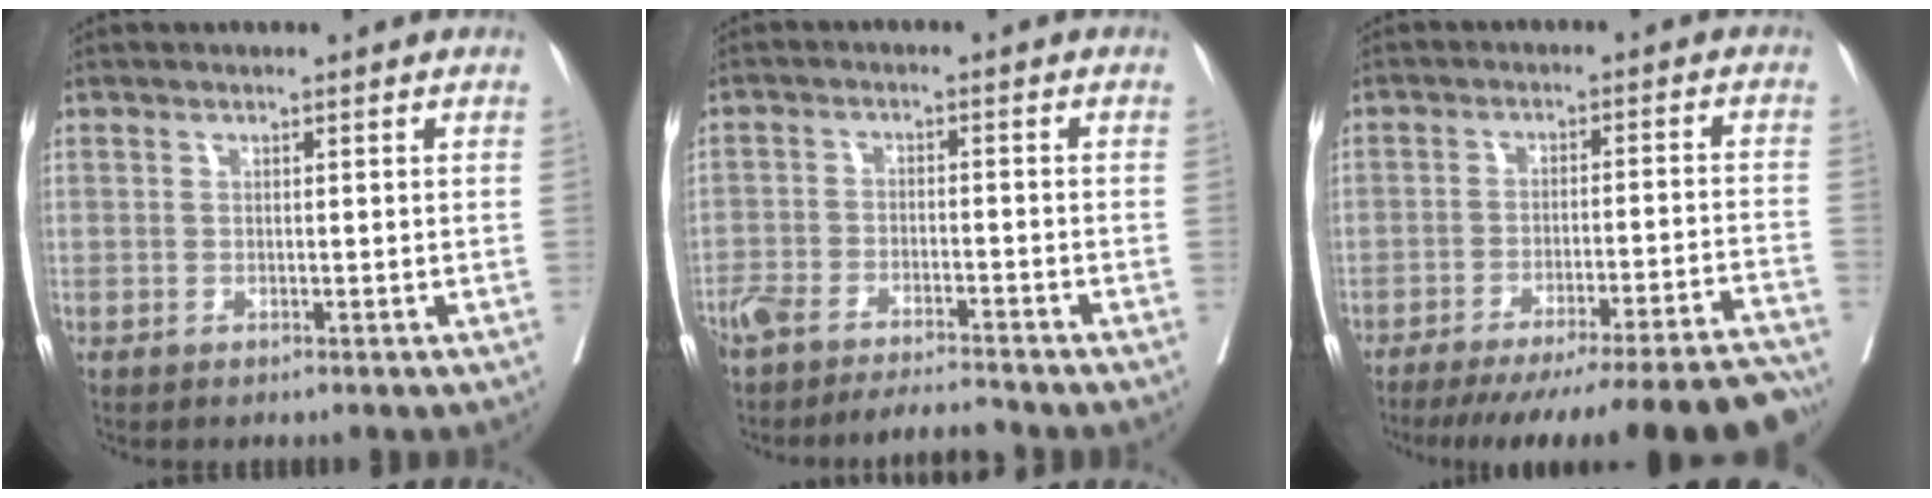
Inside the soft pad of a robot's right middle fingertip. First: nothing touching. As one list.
[{"total": 7.7, "force": [-7.3, 0.3, 2.6], "torque": [-0.043, -0.001, -0.123]}, {"total": 22.9, "force": [-20.6, -0.2, 9.9], "torque": [-0.076, -0.026, -0.276]}]